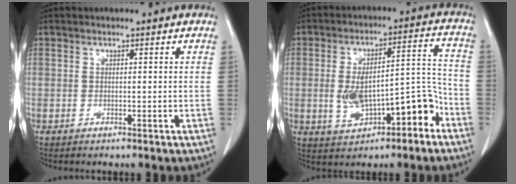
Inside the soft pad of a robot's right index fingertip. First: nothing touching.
{"total": 11.4, "force": [-4.0, 4.2, 9.8], "torque": [-0.152, 0.037, -0.048]}